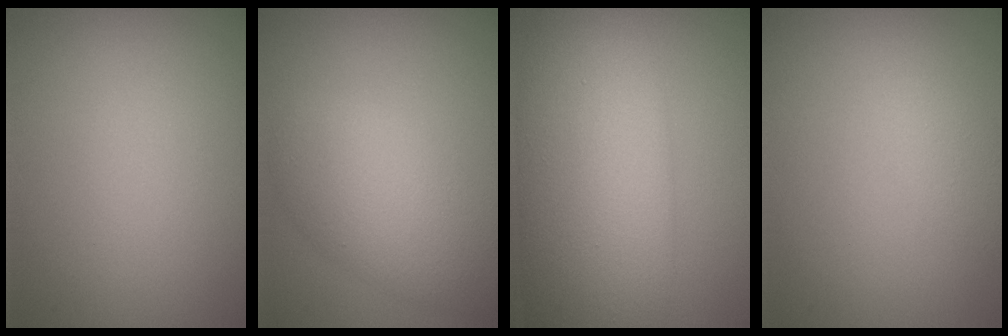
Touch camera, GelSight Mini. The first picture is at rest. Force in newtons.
{"total": 6.0, "press": 6.0, "slide": 0.4}
{"total": 11.5, "press": 11.5, "slide": 0.2}
{"total": 2.3, "press": 2.3, "slide": 0.1}